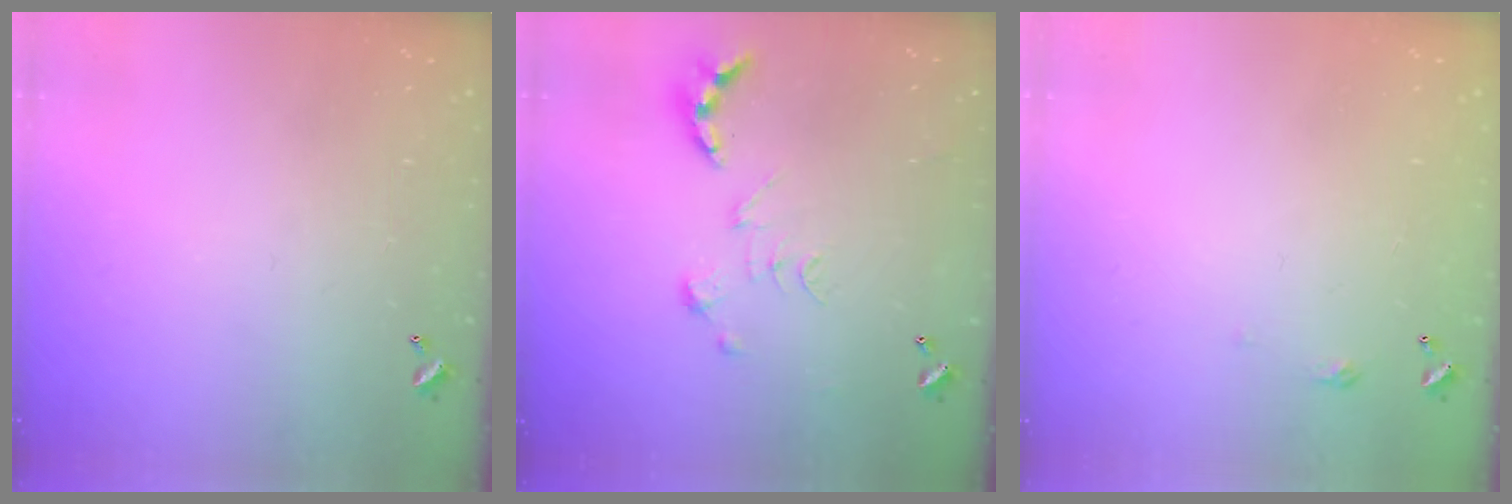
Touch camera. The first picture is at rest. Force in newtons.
{"total": 0.8, "press": 0.8, "slide": 0.3}
{"total": 2.7, "press": 2.6, "slide": 0.4}